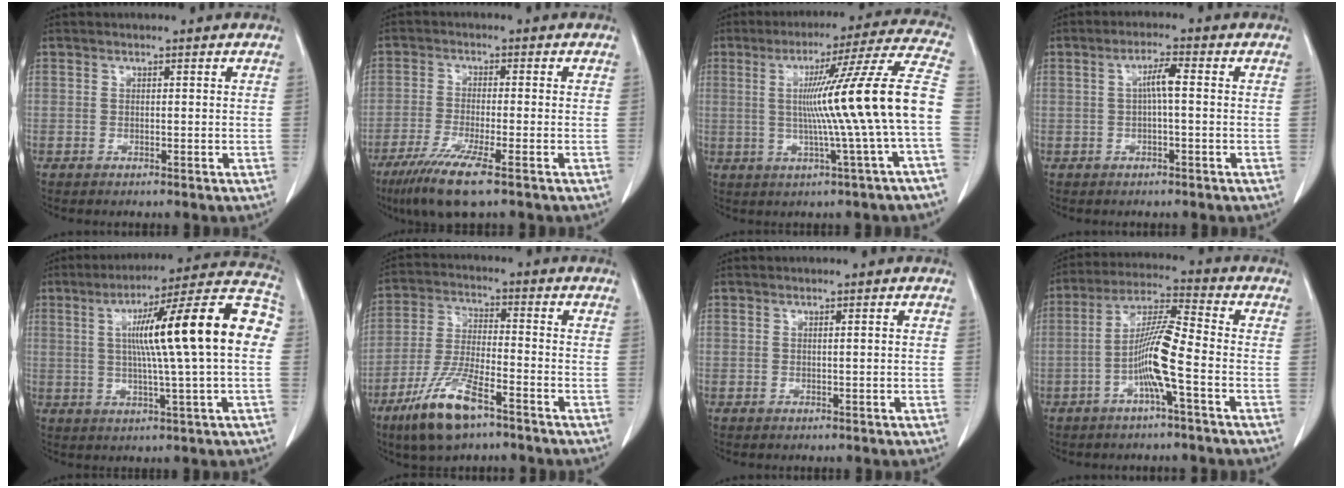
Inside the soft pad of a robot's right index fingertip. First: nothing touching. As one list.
[{"total": 8.2, "force": [-5.1, 0.1, 6.3], "torque": [-0.120, -0.024, -0.090]}, {"total": 17.0, "force": [-0.8, -2.7, 16.8], "torque": [-0.238, 0.013, -0.018]}, {"total": 3.3, "force": [0.2, 0.2, 3.3], "torque": [-0.061, 0.007, 0.004]}, {"total": 19.0, "force": [2.2, 0.3, 18.9], "torque": [-0.272, 0.031, 0.023]}, {"total": 11.3, "force": [-7.1, 2.4, 8.5], "torque": [-0.178, -0.022, -0.132]}, {"total": 0.8, "force": [0.1, 0.0, 0.8], "torque": [-0.015, 0.001, 0.002]}, {"total": 9.2, "force": [-2.9, 0.0, 8.8], "torque": [-0.172, 0.012, -0.056]}]